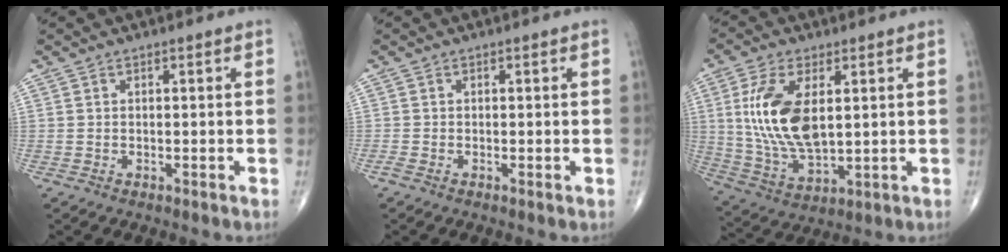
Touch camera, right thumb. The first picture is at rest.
{"total": 1.0, "force": [-0.5, 0.4, 0.9], "torque": [-0.021, -0.004, -0.014]}
{"total": 14.9, "force": [2.9, 7.4, 12.6], "torque": [-0.254, -0.016, 0.066]}